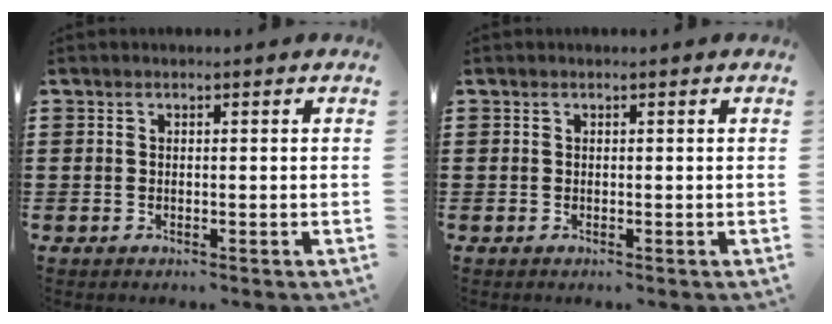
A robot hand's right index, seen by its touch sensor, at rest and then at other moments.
{"total": 0.0}